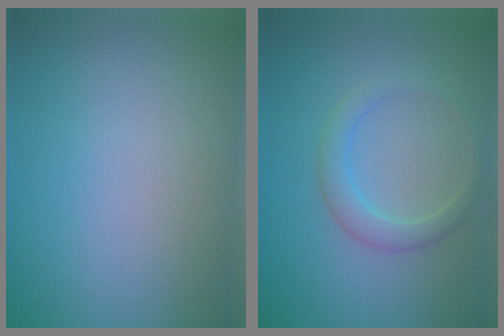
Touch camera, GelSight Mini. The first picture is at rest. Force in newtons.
{"total": 2.2, "press": 2.2, "slide": 0.1}